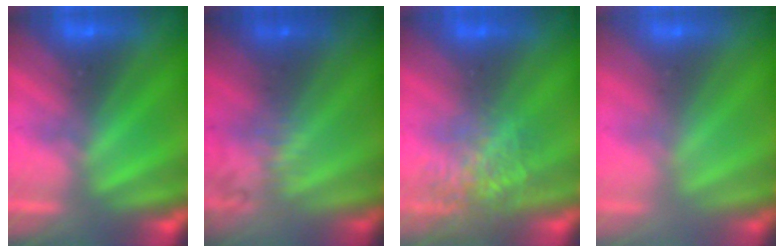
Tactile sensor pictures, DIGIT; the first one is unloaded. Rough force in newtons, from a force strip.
{"total": 2.4}
{"total": 3.7}
{"total": 2.5}